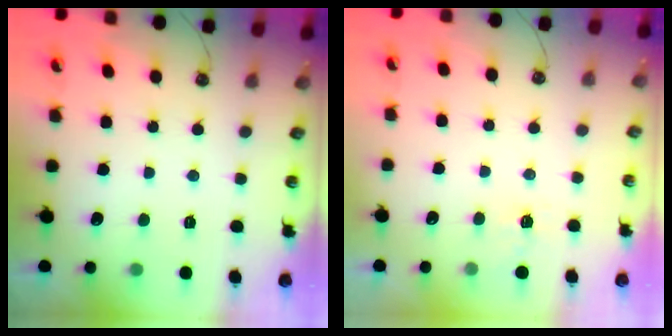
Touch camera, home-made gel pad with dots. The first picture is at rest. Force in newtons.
{"total": 3.3, "press": 3.2, "slide": 0.6}